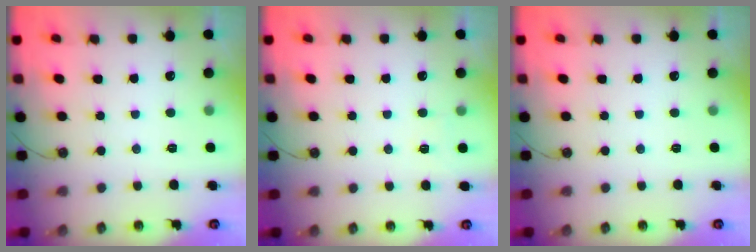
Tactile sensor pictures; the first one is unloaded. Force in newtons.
{"total": 2.9, "press": 2.9, "slide": 0.7}
{"total": 0.0}